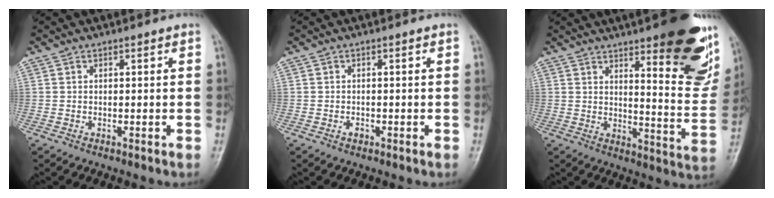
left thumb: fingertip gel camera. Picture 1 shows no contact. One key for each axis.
{"total": 0.9, "fx": -0.5, "fy": 0.6, "fz": 0.5, "tx": -0.006, "ty": 0.004, "tz": -0.008}
{"total": 21.8, "fx": 12.6, "fy": 5.7, "fz": 16.8, "tx": -0.179, "ty": -0.078, "tz": 0.167}